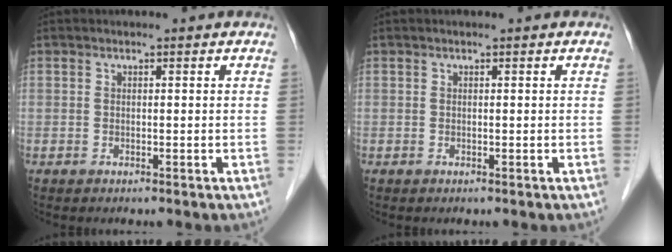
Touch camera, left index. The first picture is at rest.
{"total": 0.0}